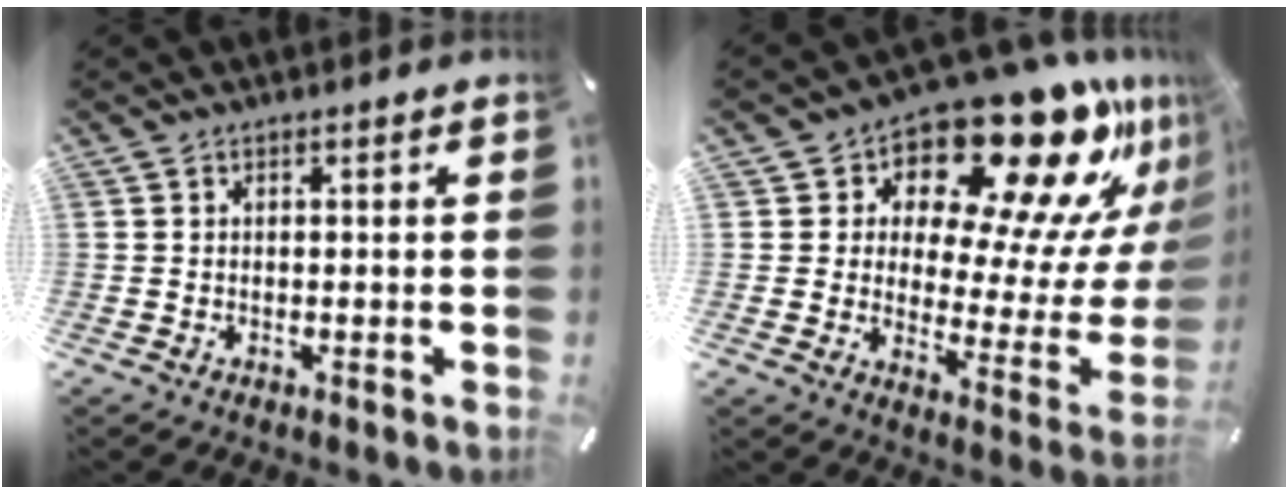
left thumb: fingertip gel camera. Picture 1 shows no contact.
{"total": 21.8, "force": [16.2, 8.7, 11.7], "torque": [-0.150, -0.145, 0.265]}